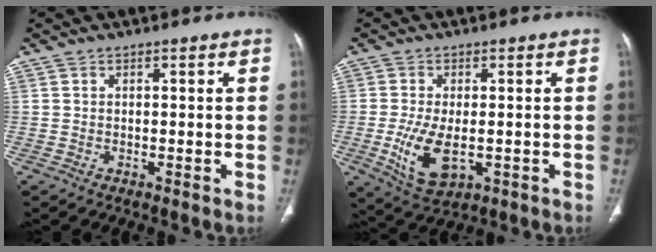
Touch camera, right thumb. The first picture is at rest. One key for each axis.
{"total": 8.8, "fx": -2.1, "fy": 4.5, "fz": 7.3, "tx": -0.142, "ty": -0.013, "tz": -0.025}